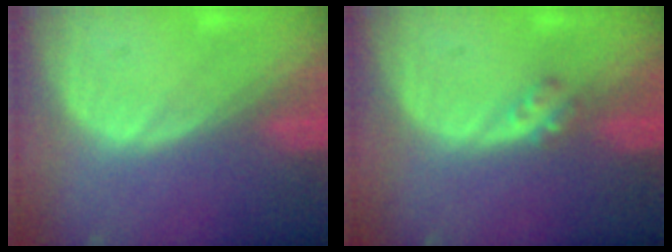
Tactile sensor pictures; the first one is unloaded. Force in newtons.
{"total": 2.3, "press": 2.0, "slide": 1.2}